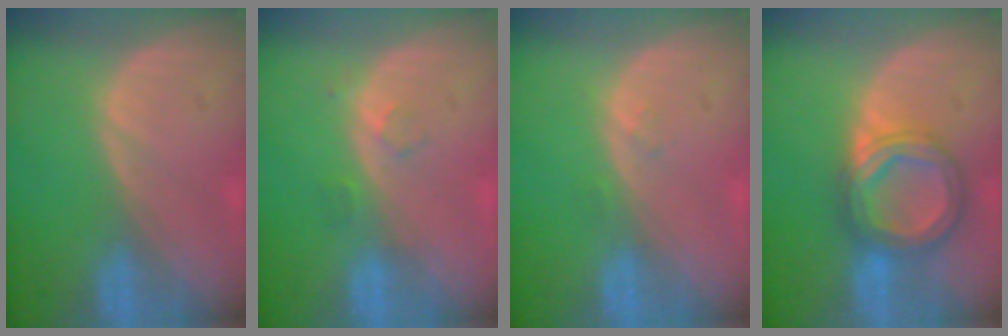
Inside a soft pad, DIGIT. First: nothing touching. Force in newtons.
{"total": 1.7, "press": 1.7, "slide": 0.2}
{"total": 0.7, "press": 0.7, "slide": 0.1}
{"total": 7.2, "press": 7.2, "slide": 0.6}